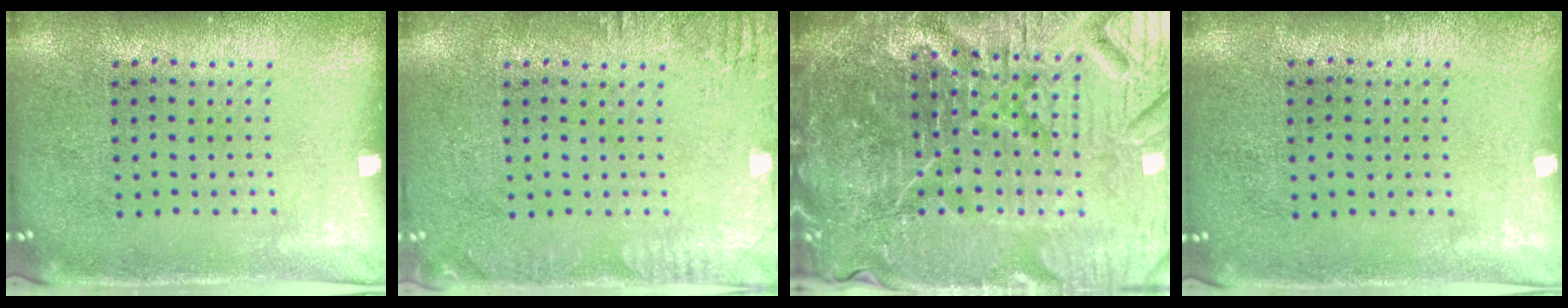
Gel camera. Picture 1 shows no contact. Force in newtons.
{"total": 2.2, "press": 2.2, "slide": 0.3}
{"total": 7.3, "press": 6.5, "slide": 3.4}
{"total": 0.0}